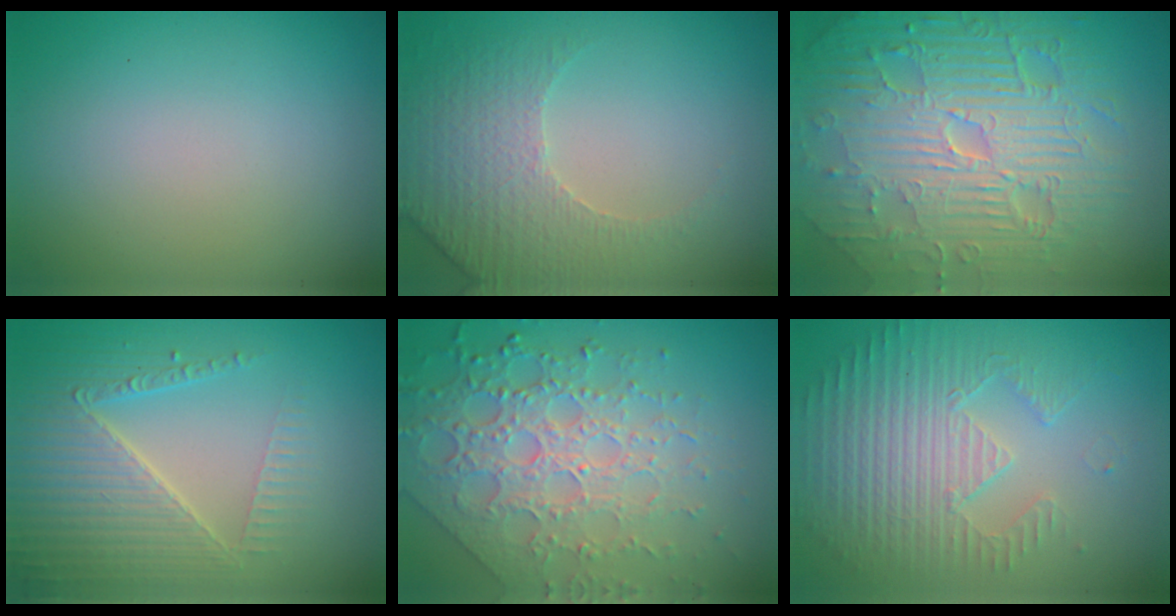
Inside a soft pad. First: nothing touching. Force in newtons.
{"total": 4.7, "press": 3.6, "slide": 3.0}
{"total": 11.7, "press": 7.5, "slide": 9.0}
{"total": 5.3, "press": 4.5, "slide": 2.9}
{"total": 7.9, "press": 5.5, "slide": 5.6}
{"total": 3.8, "press": 3.6, "slide": 1.3}